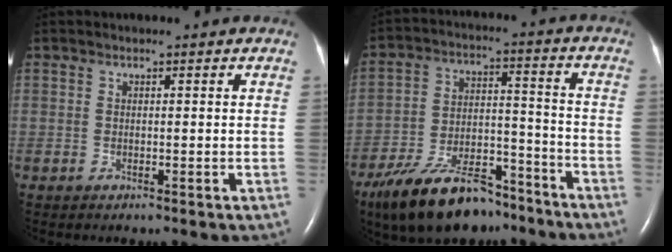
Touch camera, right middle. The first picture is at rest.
{"total": 16.0, "force": [-12.4, 5.9, 8.3], "torque": [-0.154, 0.009, -0.209]}